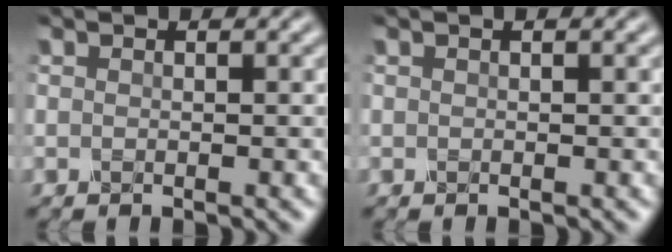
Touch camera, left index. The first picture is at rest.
{"total": 0.8, "force": [0.3, 0.3, 0.7], "torque": [-0.006, 0.001, -0.003]}